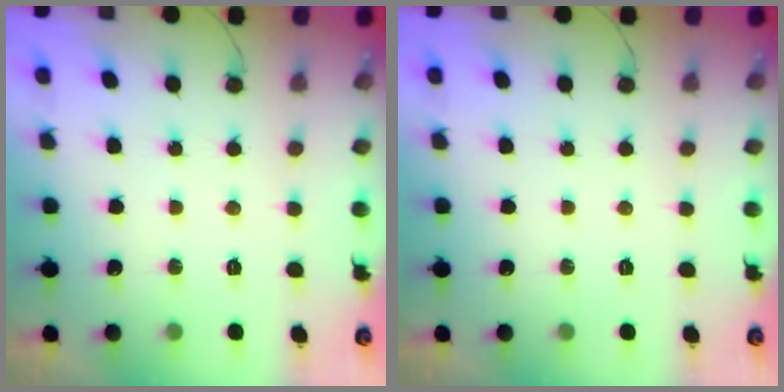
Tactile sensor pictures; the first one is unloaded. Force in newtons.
{"total": 0.0}